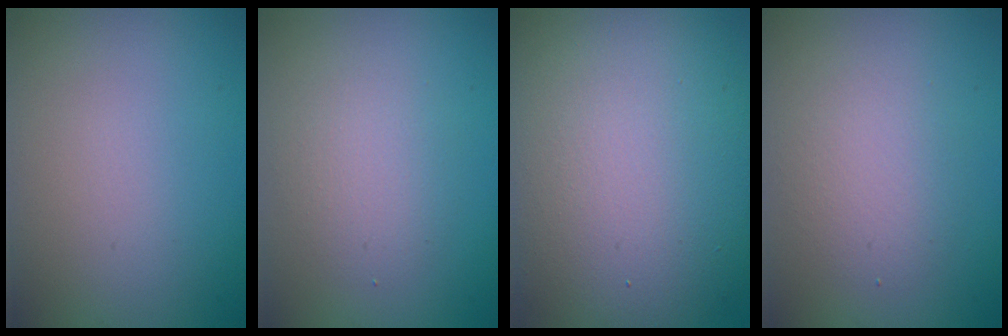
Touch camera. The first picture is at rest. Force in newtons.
{"total": 2.5, "press": 2.5, "slide": 0.2}
{"total": 13.7, "press": 13.7, "slide": 1.0}
{"total": 2.9, "press": 2.8, "slide": 0.2}